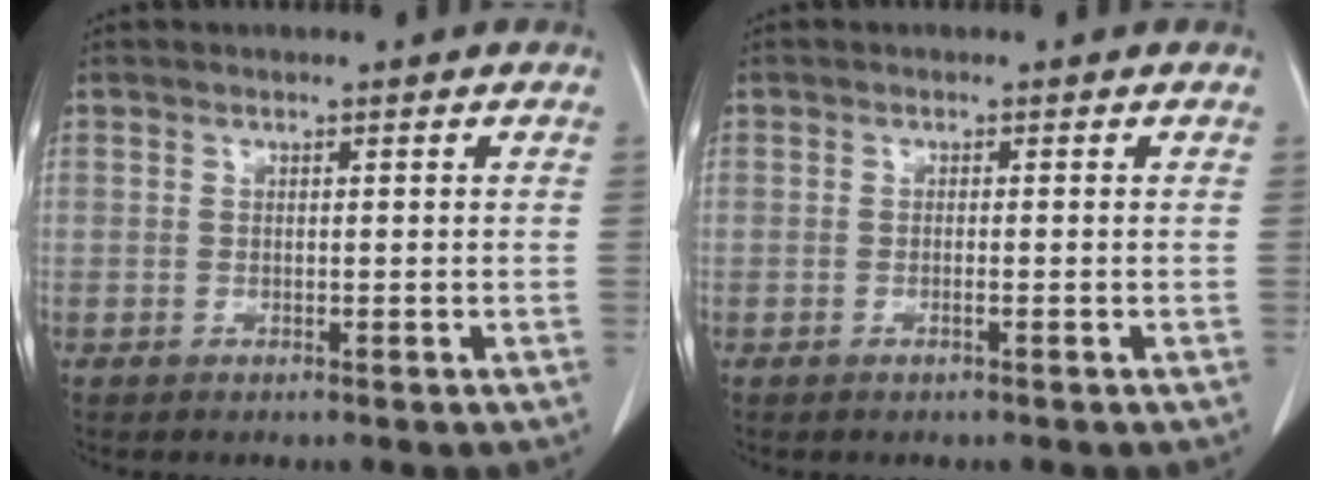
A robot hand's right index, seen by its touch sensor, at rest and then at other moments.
{"total": 0.6, "force": [-0.3, -0.1, 0.5], "torque": [-0.008, 0.002, -0.003]}